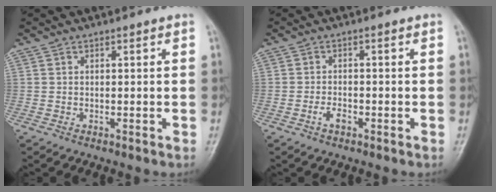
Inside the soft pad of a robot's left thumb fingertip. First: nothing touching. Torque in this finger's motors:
{"motor_torque": [-0.14, 0.21, 0.29, 0.21, 0.07]}